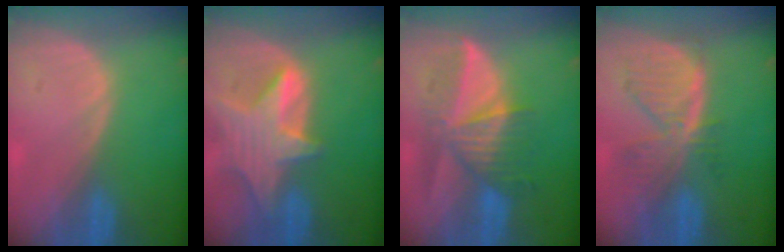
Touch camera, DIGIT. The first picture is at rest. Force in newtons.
{"total": 8.4, "press": 7.5, "slide": 3.7}
{"total": 8.0, "press": 7.7, "slide": 2.3}
{"total": 8.0, "press": 7.0, "slide": 3.9}